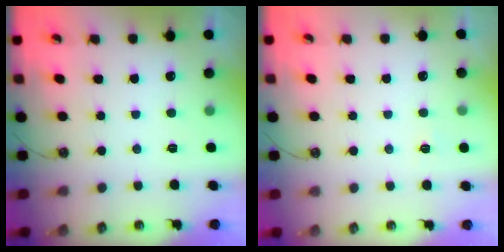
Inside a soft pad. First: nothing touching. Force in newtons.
{"total": 3.4, "press": 3.4, "slide": 0.4}